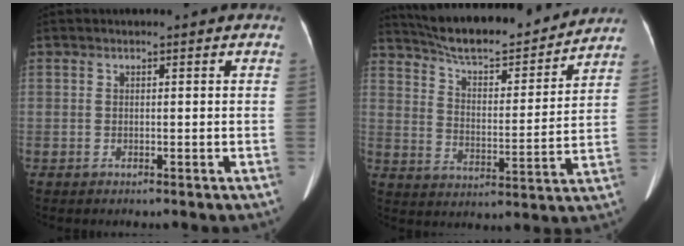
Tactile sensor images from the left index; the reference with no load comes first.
{"total": 18.9, "force": [17.4, 2.7, 6.9], "torque": [-0.117, 0.002, 0.261]}